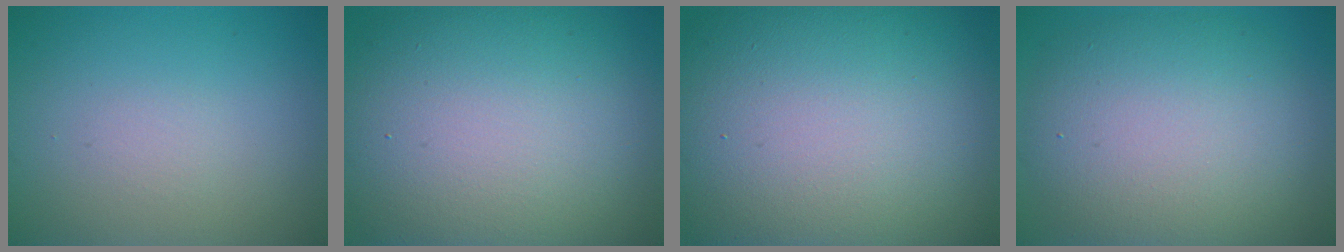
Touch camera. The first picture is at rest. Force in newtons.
{"total": 15.6, "press": 15.6, "slide": 0.7}
{"total": 19.3, "press": 19.3, "slide": 0.6}
{"total": 9.7, "press": 9.7, "slide": 0.9}